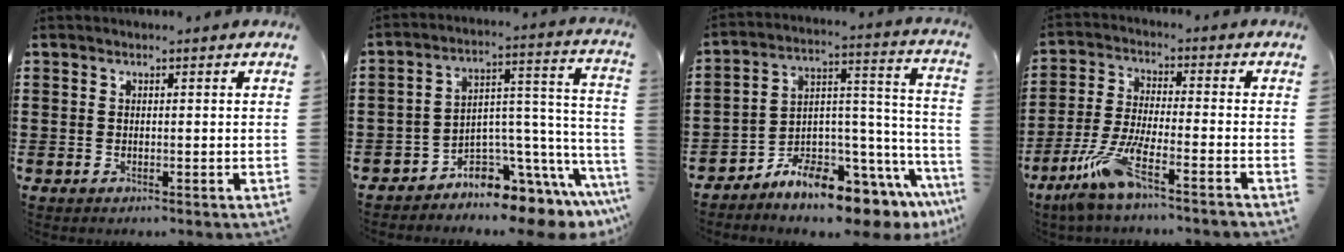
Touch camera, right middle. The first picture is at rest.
{"total": 5.9, "force": [-4.9, 2.4, 2.2], "torque": [-0.043, -0.013, -0.094]}
{"total": 8.6, "force": [-7.9, 2.1, 2.6], "torque": [-0.040, 0.005, -0.149]}
{"total": 8.5, "force": [-5.9, 0.8, 6.0], "torque": [-0.136, -0.015, -0.119]}